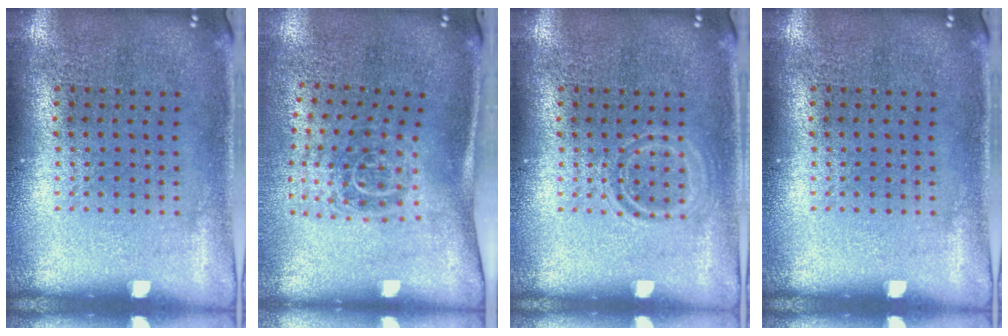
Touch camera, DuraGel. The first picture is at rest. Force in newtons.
{"total": 1.8, "press": 1.2, "slide": 1.4}
{"total": 1.4, "press": 1.3, "slide": 0.4}
{"total": 0.0}